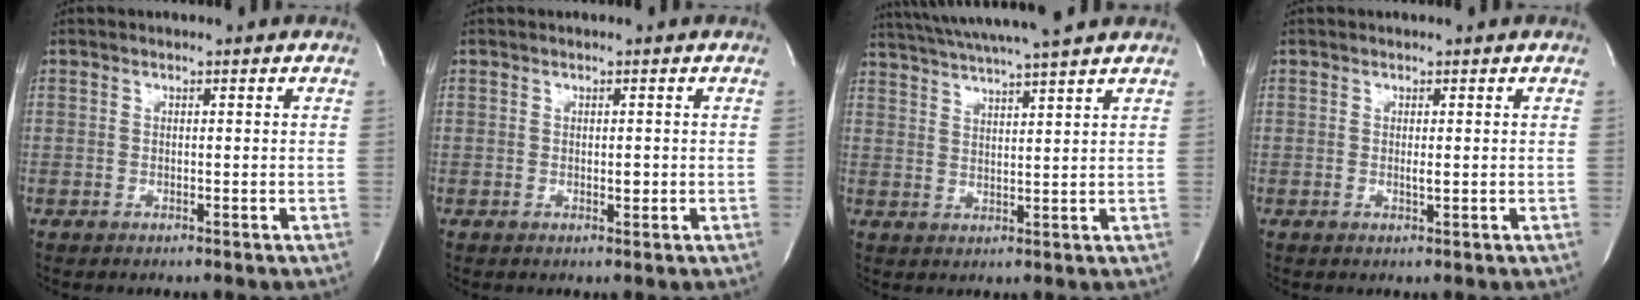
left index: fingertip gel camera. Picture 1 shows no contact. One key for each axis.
{"total": 0.8, "fx": 0.0, "fy": 0.4, "fz": 0.7, "tx": -0.012, "ty": -0.001, "tz": 0.001}
{"total": 13.3, "fx": 11.8, "fy": -0.8, "fz": 6.2, "tx": -0.116, "ty": 0.022, "tz": 0.175}
{"total": 0.8, "fx": 0.2, "fy": 0.1, "fz": 0.8, "tx": -0.020, "ty": -0.001, "tz": 0.004}